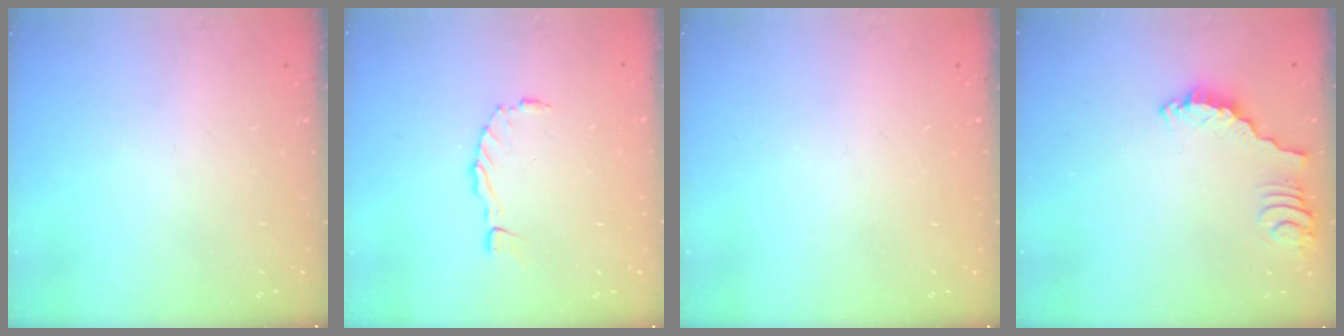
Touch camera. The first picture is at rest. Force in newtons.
{"total": 0.0}
{"total": 0.0}
{"total": 2.3, "press": 2.3, "slide": 0.1}